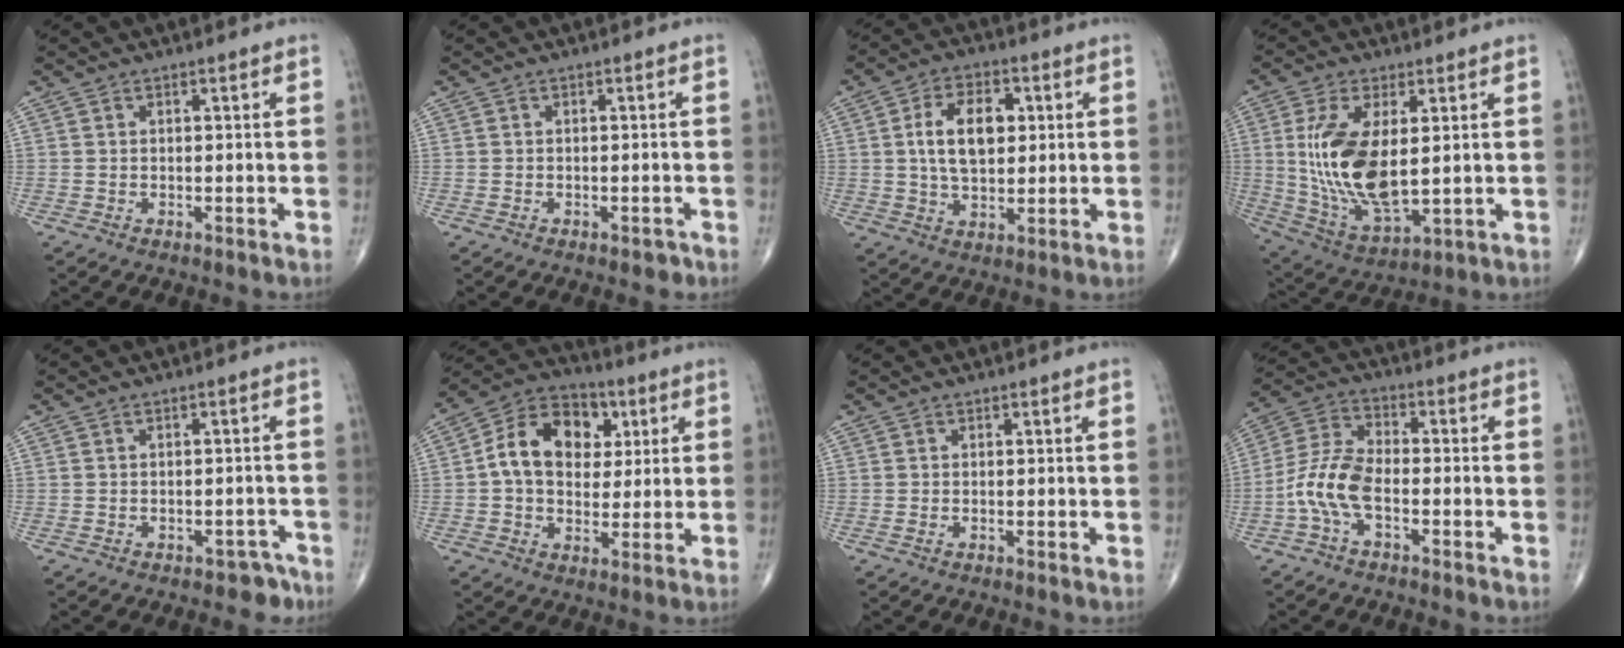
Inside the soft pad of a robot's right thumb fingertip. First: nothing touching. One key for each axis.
{"total": 1.1, "fx": -0.8, "fy": 0.6, "fz": 0.4, "tx": -0.003, "ty": 0.006, "tz": -0.009}
{"total": 10.8, "fx": 1.8, "fy": 6.4, "fz": 8.5, "tx": -0.130, "ty": 0.002, "tz": 0.033}
{"total": 16.4, "fx": 1.9, "fy": 7.5, "fz": 14.5, "tx": -0.287, "ty": -0.021, "tz": 0.051}
{"total": 3.2, "fx": -2.4, "fy": 2.0, "fz": 0.6, "tx": 0.003, "ty": 0.026, "tz": -0.027}
{"total": 14.8, "fx": 2.9, "fy": 10.8, "fz": 9.7, "tx": -0.128, "ty": 0.012, "tz": 0.040}
{"total": 0.5, "fx": -0.1, "fy": 0.2, "fz": 0.4, "tx": -0.011, "ty": -0.003, "tz": -0.002}
{"total": 8.8, "fx": -3.0, "fy": 4.0, "fz": 7.2, "tx": -0.162, "ty": 0.030, "tz": -0.069}